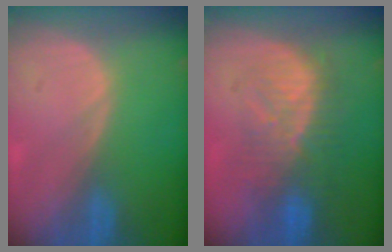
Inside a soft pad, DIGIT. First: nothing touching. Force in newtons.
{"total": 8.4, "press": 8.2, "slide": 2.0}